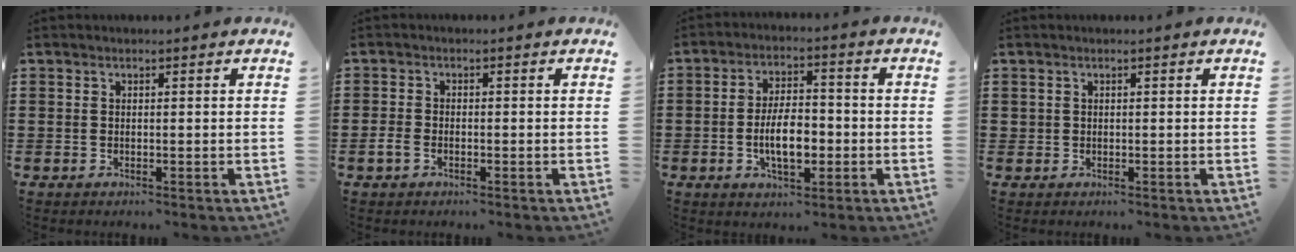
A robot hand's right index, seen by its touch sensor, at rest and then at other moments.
{"total": 1.8, "force": [-1.0, 1.1, 1.1], "torque": [-0.029, -0.001, -0.022]}
{"total": 6.9, "force": [-1.6, 3.2, 5.9], "torque": [-0.116, 0.000, -0.034]}
{"total": 0.7, "force": [0.2, 0.6, 0.0], "torque": [-0.002, 0.004, 0.004]}